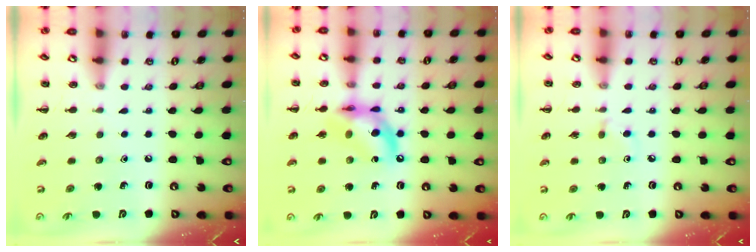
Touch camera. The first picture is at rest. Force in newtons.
{"total": 12.4, "press": 11.9, "slide": 3.3}
{"total": 4.1, "press": 3.9, "slide": 1.5}